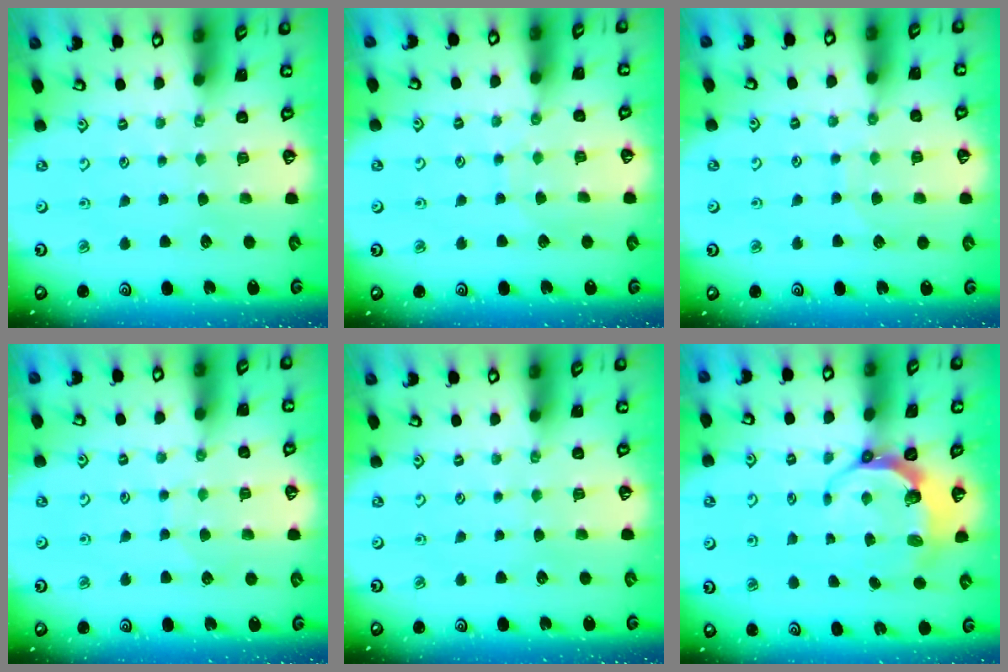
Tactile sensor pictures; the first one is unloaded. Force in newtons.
{"total": 4.4, "press": 4.4, "slide": 0.4}
{"total": 6.3, "press": 6.3, "slide": 0.6}
{"total": 5.1, "press": 5.1, "slide": 0.5}
{"total": 0.0}
{"total": 7.2, "press": 5.9, "slide": 4.1}